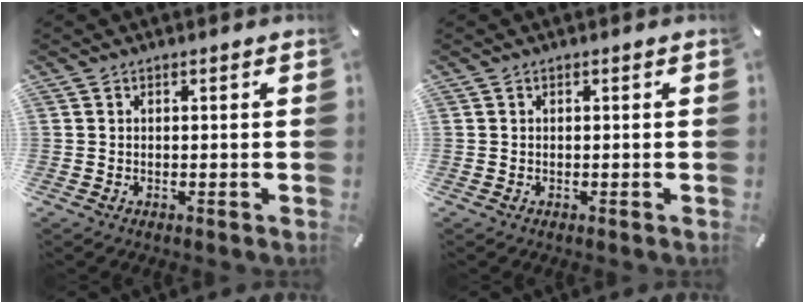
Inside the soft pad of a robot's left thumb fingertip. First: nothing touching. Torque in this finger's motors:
{"motor_torque": [-0.01, 0.01, -0.01, 0.00, 0.00]}